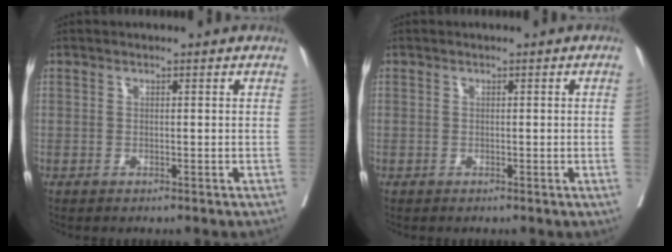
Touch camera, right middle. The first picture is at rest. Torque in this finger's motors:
{"motor_torque": [0.36, -0.36, -0.36, -0.07]}